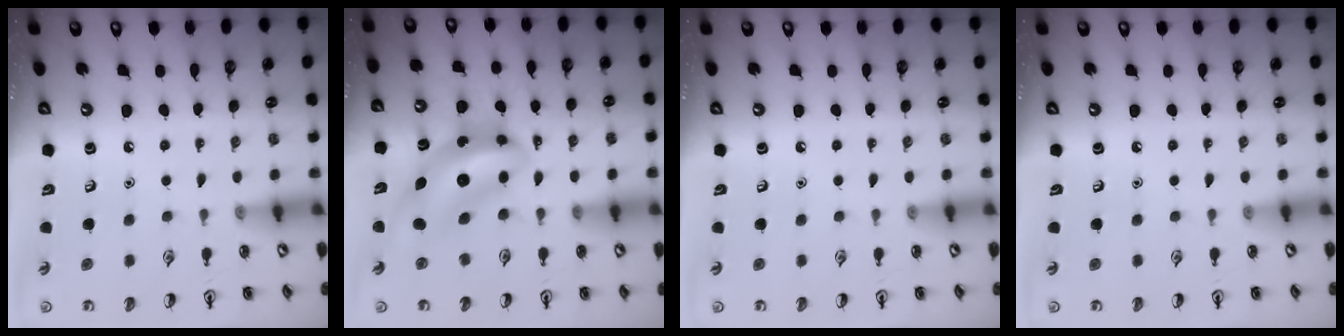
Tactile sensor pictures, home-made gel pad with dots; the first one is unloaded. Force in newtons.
{"total": 9.6, "press": 9.0, "slide": 3.3}
{"total": 0.0}
{"total": 0.0}